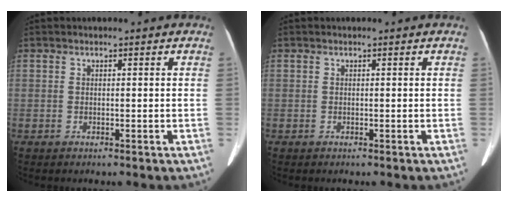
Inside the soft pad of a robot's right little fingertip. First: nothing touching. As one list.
[{"total": 0.0}]